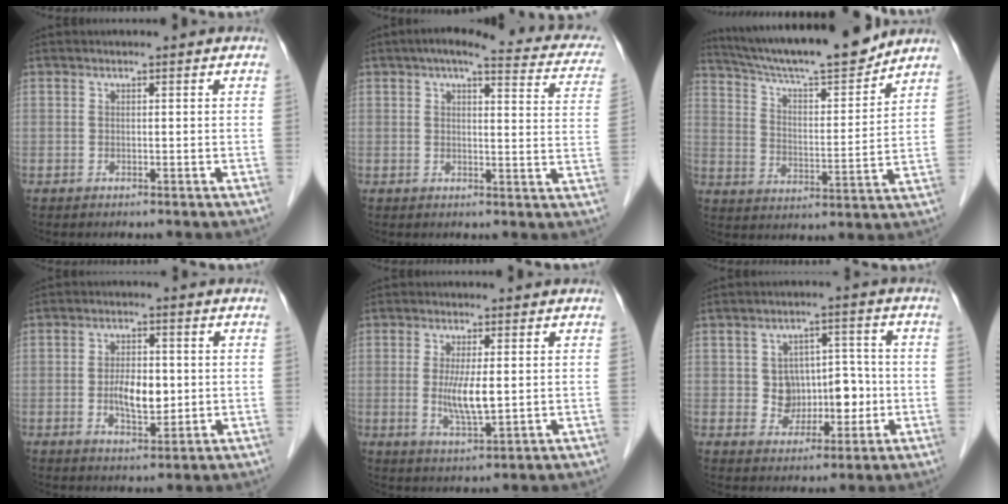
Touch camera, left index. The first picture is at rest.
{"total": 17.2, "force": [13.7, 4.2, 9.5], "torque": [-0.110, 0.019, 0.141]}
{"total": 17.2, "force": [15.5, 1.0, 7.2], "torque": [-0.125, 0.003, 0.251]}
{"total": 5.6, "force": [-0.4, 2.6, 5.0], "torque": [-0.092, -0.001, -0.004]}
{"total": 5.3, "force": [0.1, 1.0, 5.2], "torque": [-0.105, -0.012, 0.004]}
{"total": 6.8, "force": [-0.7, 5.5, 4.0], "torque": [-0.053, 0.025, -0.001]}